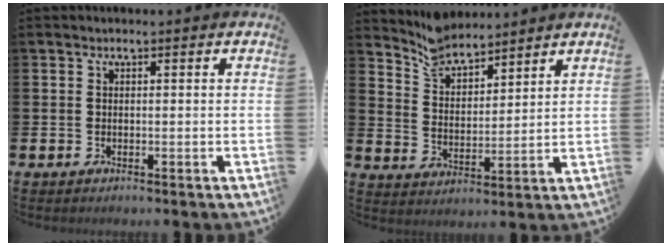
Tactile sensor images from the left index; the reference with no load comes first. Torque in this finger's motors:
{"motor_torque": [-0.01, -0.05, -0.42, -0.14]}